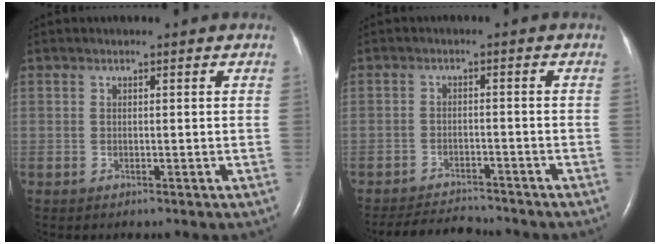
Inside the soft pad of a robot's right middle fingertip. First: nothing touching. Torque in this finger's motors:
{"motor_torque": [0.13, -0.16, -0.01, -0.01]}